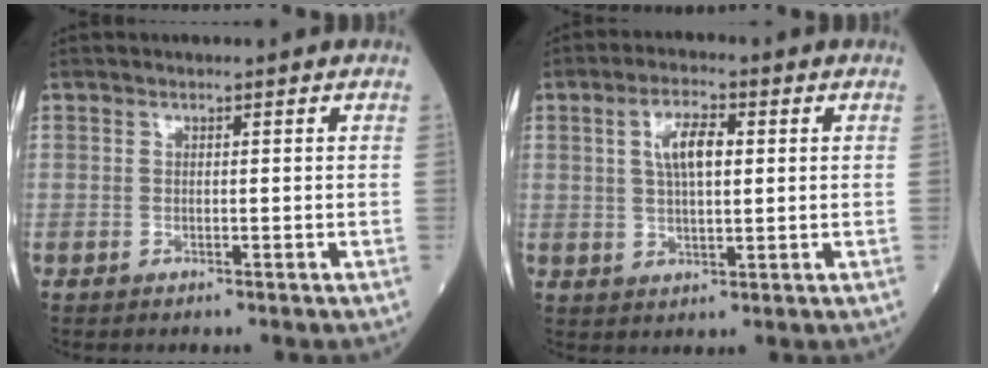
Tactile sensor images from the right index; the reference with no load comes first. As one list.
[{"total": 5.8, "force": [1.4, 1.8, 5.3], "torque": [-0.107, 0.010, 0.027]}]